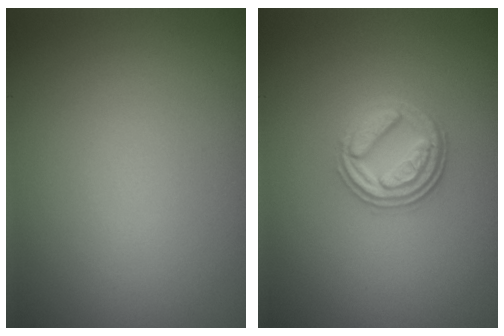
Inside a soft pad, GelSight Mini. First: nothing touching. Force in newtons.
{"total": 3.6, "press": 3.2, "slide": 1.7}